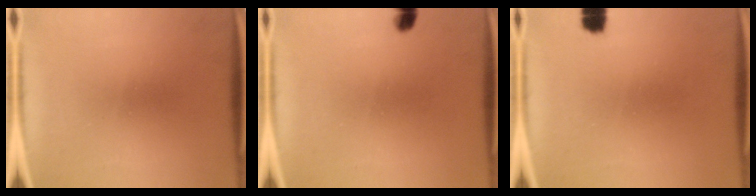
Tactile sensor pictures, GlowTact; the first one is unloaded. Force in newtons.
{"total": 1.8}
{"total": 2.2}